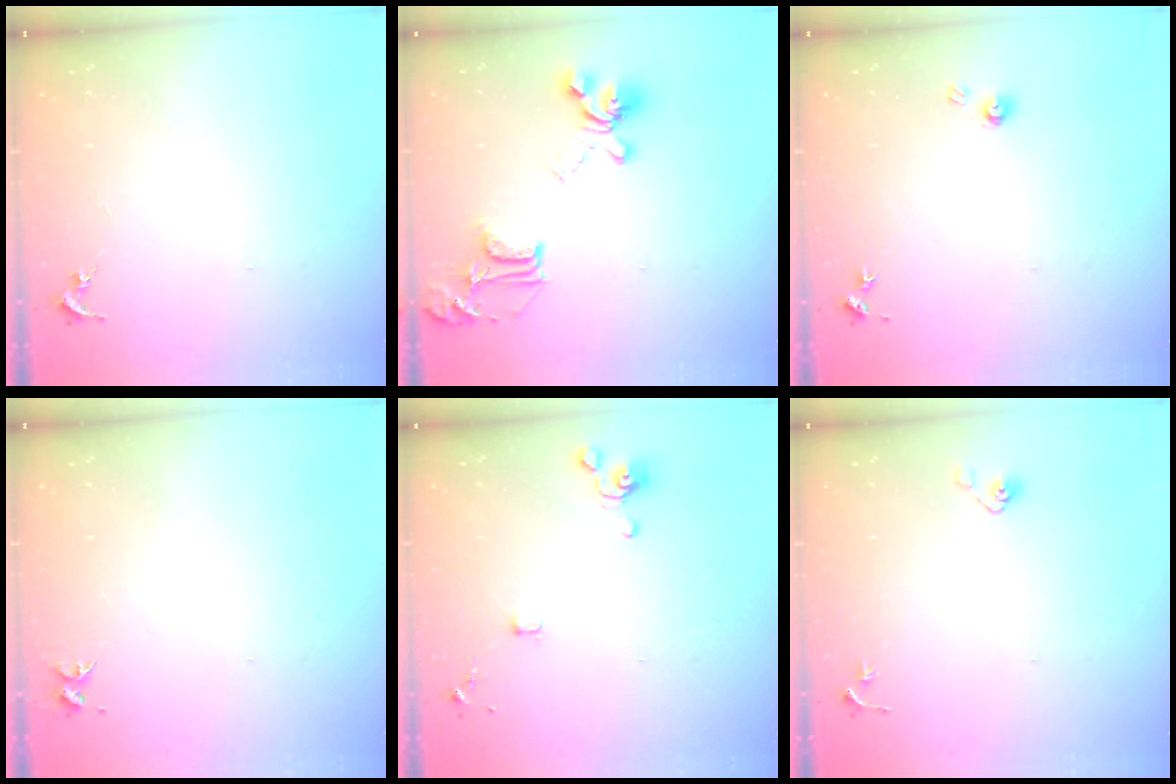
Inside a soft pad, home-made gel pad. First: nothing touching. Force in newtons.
{"total": 17.0, "press": 17.0, "slide": 1.4}
{"total": 4.0, "press": 4.0, "slide": 0.3}
{"total": 3.3, "press": 3.3, "slide": 0.4}
{"total": 4.2, "press": 4.1, "slide": 1.0}
{"total": 4.1, "press": 3.9, "slide": 1.2}